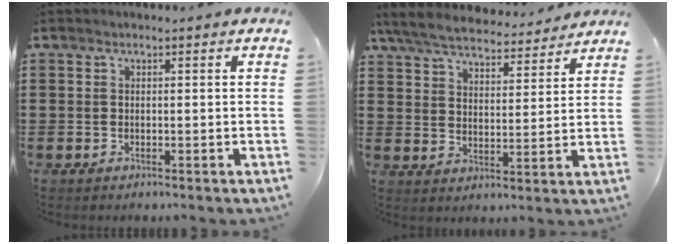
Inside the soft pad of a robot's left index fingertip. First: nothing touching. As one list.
[{"total": 5.9, "force": [5.6, 0.7, 1.6], "torque": [-0.057, -0.034, 0.095]}]